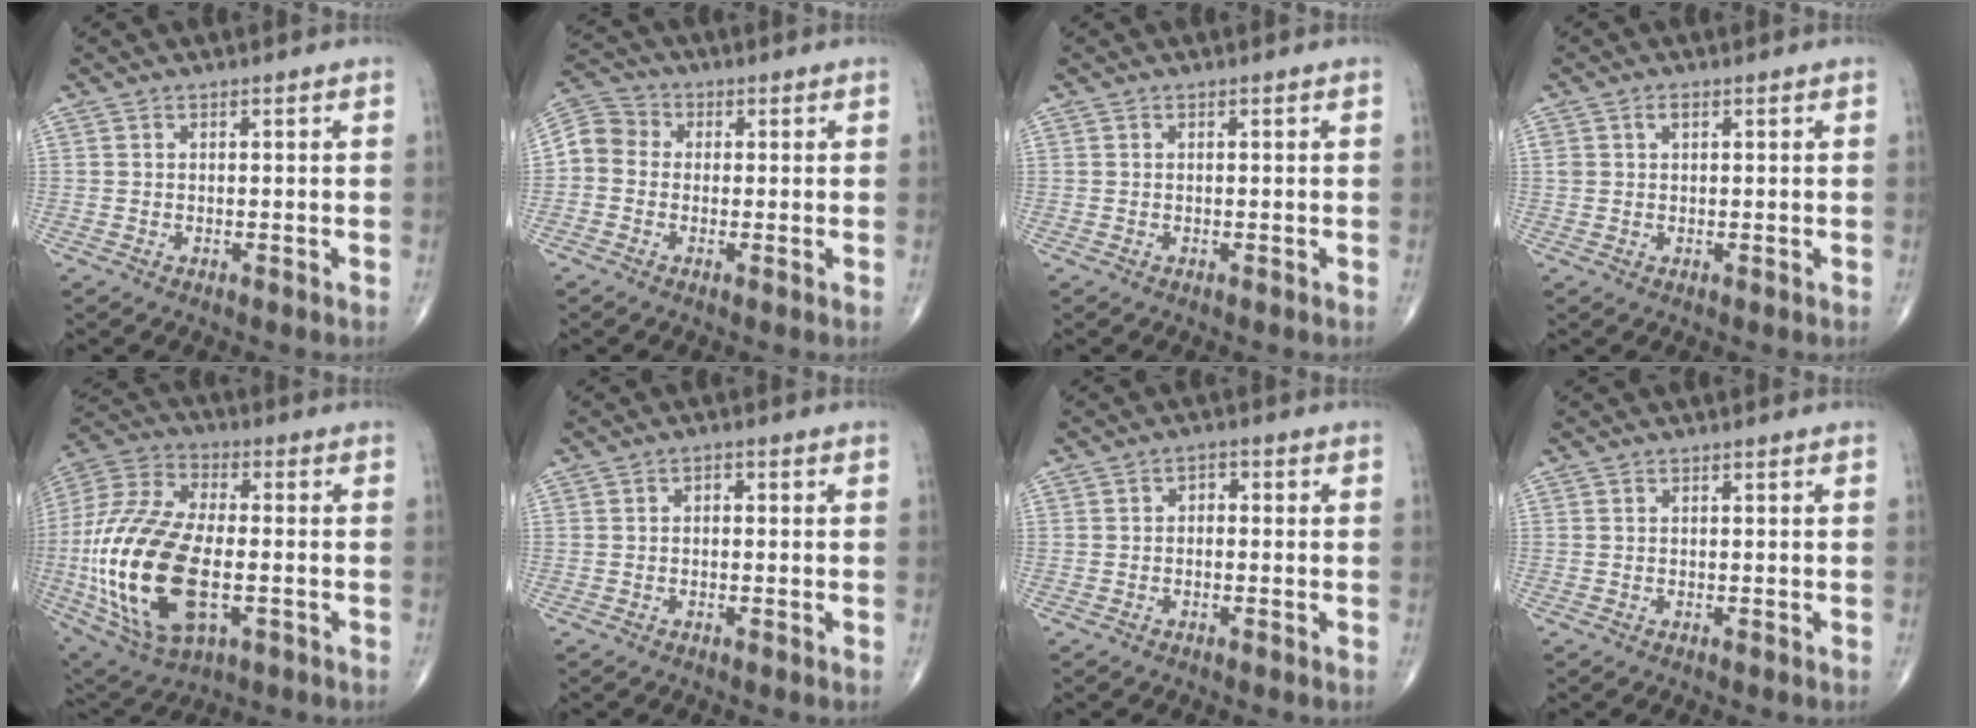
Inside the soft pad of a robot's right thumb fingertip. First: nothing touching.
{"total": 6.1, "force": [-0.4, 5.4, 2.8], "torque": [-0.042, 0.019, -0.024]}
{"total": 0.0}
{"total": 1.8, "force": [0.8, 1.2, 1.1], "torque": [-0.020, 0.005, 0.017]}
{"total": 26.3, "force": [-4.3, 13.4, 22.2], "torque": [-0.484, 0.000, -0.064]}
{"total": 1.4, "force": [0.1, 1.0, 1.0], "torque": [-0.006, 0.006, -0.004]}
{"total": 2.0, "force": [-0.1, 1.5, 1.4], "torque": [-0.008, 0.009, -0.010]}
{"total": 0.0}